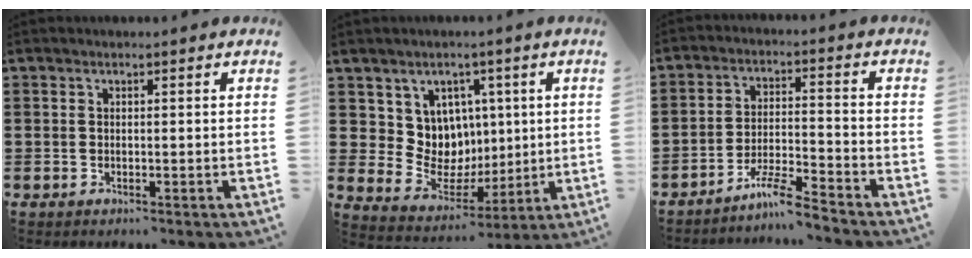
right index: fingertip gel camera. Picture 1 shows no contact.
{"total": 8.2, "force": [2.6, 7.6, 1.5], "torque": [-0.060, -0.023, 0.058]}
{"total": 5.9, "force": [-5.3, -0.1, 2.7], "torque": [-0.060, -0.007, -0.103]}